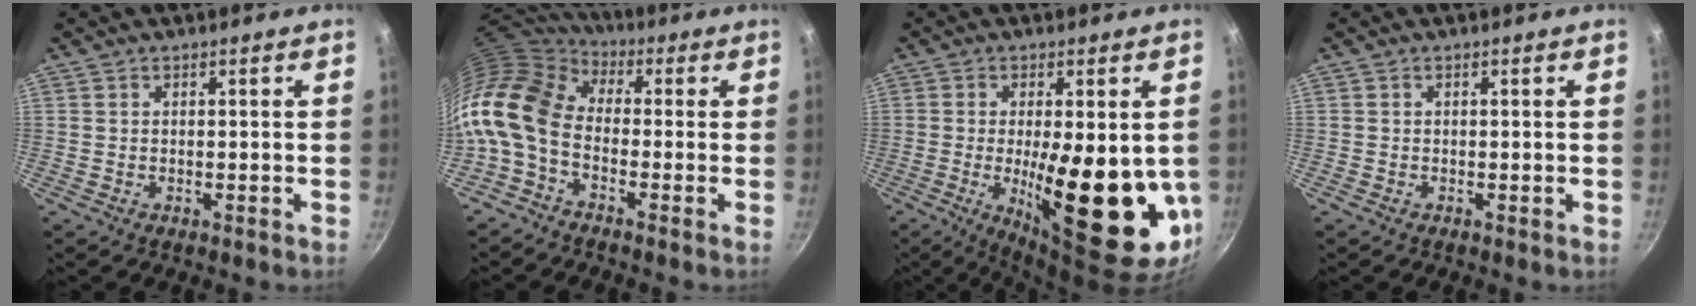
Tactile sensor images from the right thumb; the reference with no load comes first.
{"total": 14.1, "force": [-1.9, 9.2, 10.5], "torque": [-0.197, 0.029, -0.061]}
{"total": 20.3, "force": [-2.2, 6.9, 18.9], "torque": [-0.268, -0.024, -0.021]}
{"total": 0.0}